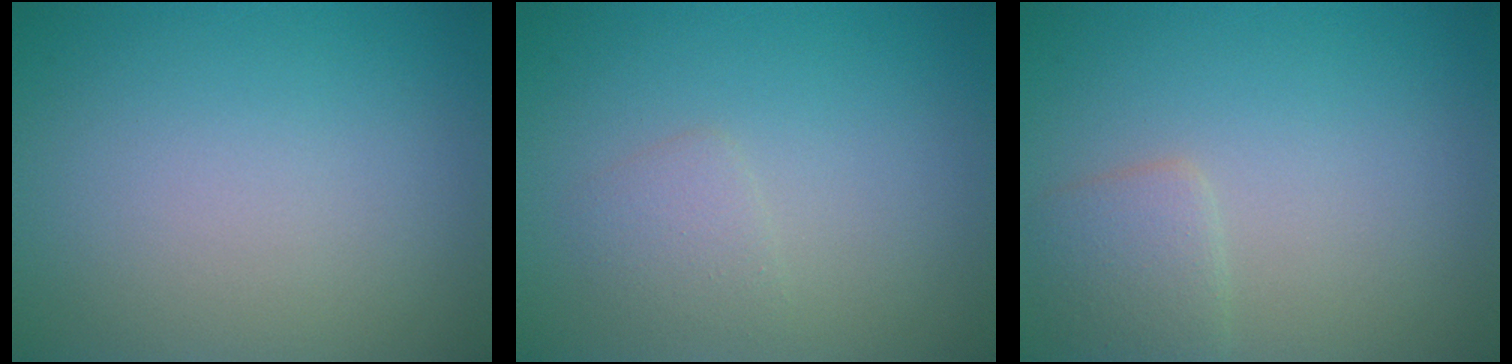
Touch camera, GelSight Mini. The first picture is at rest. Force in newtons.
{"total": 1.4, "press": 1.4, "slide": 0.1}
{"total": 1.9, "press": 1.9, "slide": 0.1}